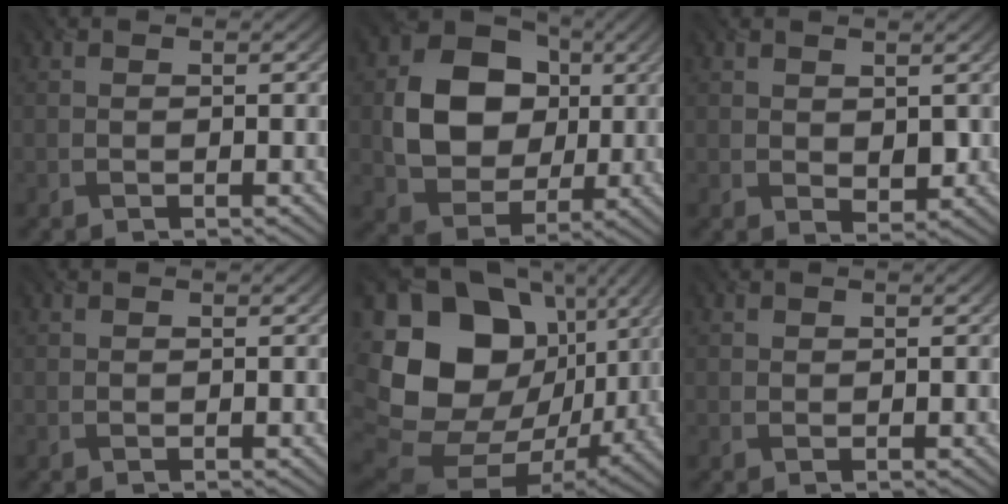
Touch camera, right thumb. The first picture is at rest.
{"total": 11.6, "force": [1.0, 9.4, 6.7], "torque": [-0.137, -0.002, 0.018]}
{"total": 2.3, "force": [1.0, 1.5, 1.5], "torque": [-0.032, -0.008, 0.022]}
{"total": 0.5, "force": [0.5, 0.2, 0.1], "torque": [-0.003, 0.000, 0.010]}
{"total": 22.1, "force": [3.6, 17.6, 12.8], "torque": [-0.304, -0.002, 0.102]}
{"total": 0.8, "force": [0.7, 0.4, 0.1], "torque": [-0.003, -0.001, 0.015]}